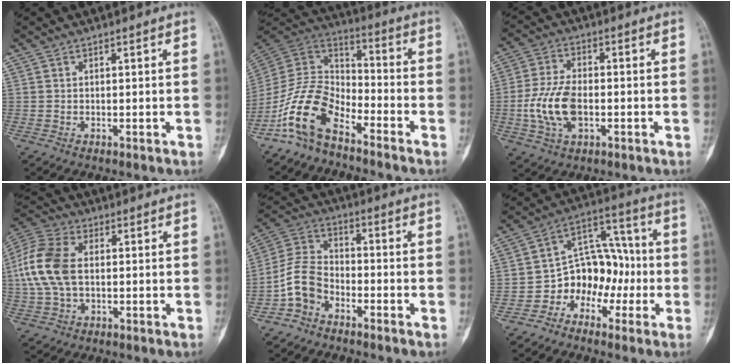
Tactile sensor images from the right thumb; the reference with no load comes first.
{"total": 13.2, "force": [-8.7, 6.5, 7.5], "torque": [-0.143, 0.079, -0.180]}
{"total": 10.5, "force": [-1.9, 5.9, 8.4], "torque": [-0.173, 0.011, -0.036]}
{"total": 12.7, "force": [0.6, 8.0, 9.9], "torque": [-0.217, 0.021, 0.007]}
{"total": 8.5, "force": [-4.4, 5.7, 4.6], "torque": [-0.093, 0.042, -0.098]}
{"total": 11.7, "force": [-4.1, 8.9, 6.3], "torque": [-0.054, 0.074, -0.080]}